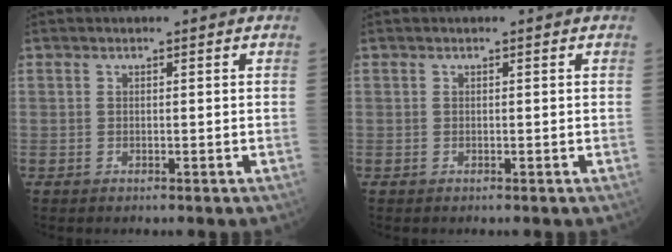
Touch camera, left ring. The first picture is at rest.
{"total": 0.0}